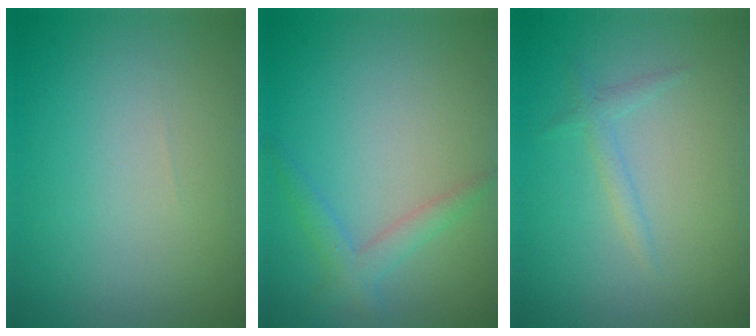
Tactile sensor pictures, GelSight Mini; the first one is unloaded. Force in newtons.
{"total": 2.0, "press": 2.0, "slide": 0.1}
{"total": 1.1, "press": 1.1, "slide": 0.2}